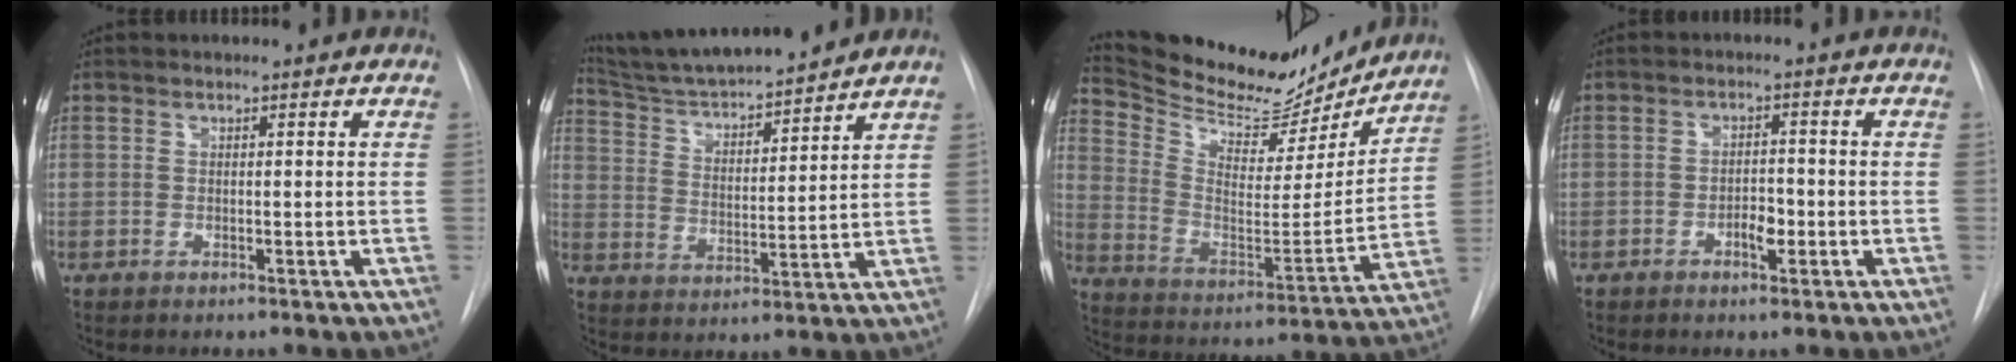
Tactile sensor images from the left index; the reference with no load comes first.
{"total": 14.1, "force": [13.1, 0.3, 5.2], "torque": [-0.094, 0.003, 0.224]}
{"total": 19.8, "force": [18.6, 4.8, 4.8], "torque": [-0.086, -0.033, 0.287]}
{"total": 2.8, "force": [-1.2, 1.3, 2.1], "torque": [-0.030, 0.006, -0.018]}